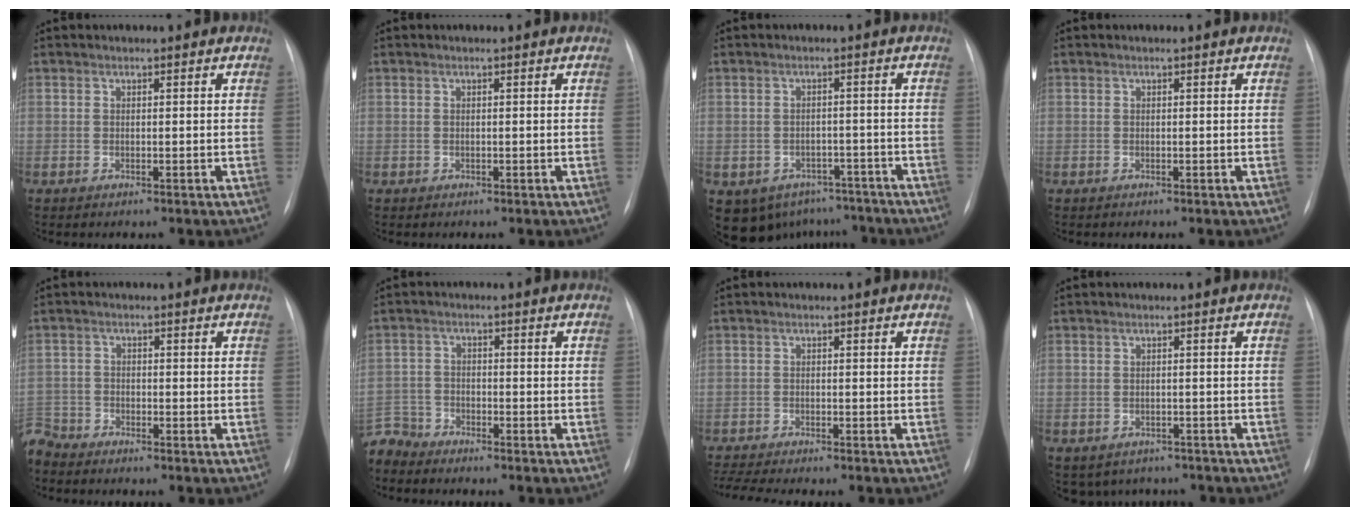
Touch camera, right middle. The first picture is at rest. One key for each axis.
{"total": 0.0}
{"total": 11.2, "fx": -7.8, "fy": 7.7, "fz": 2.4, "tx": -0.045, "ty": 0.018, "tz": -0.087}
{"total": 0.0}
{"total": 4.8, "fx": -4.6, "fy": 1.2, "fz": 0.0, "tx": 0.004, "ty": -0.012, "tz": -0.092}
{"total": 5.8, "fx": -5.6, "fy": 1.5, "fz": -0.4, "tx": 0.011, "ty": -0.006, "tz": -0.112}
{"total": 8.4, "fx": -7.5, "fy": 0.8, "fz": 3.7, "tx": -0.058, "ty": -0.007, "tz": -0.114}
{"total": 5.8, "fx": -4.8, "fy": 3.3, "fz": 0.5, "tx": 0.005, "ty": 0.013, "tz": -0.056}